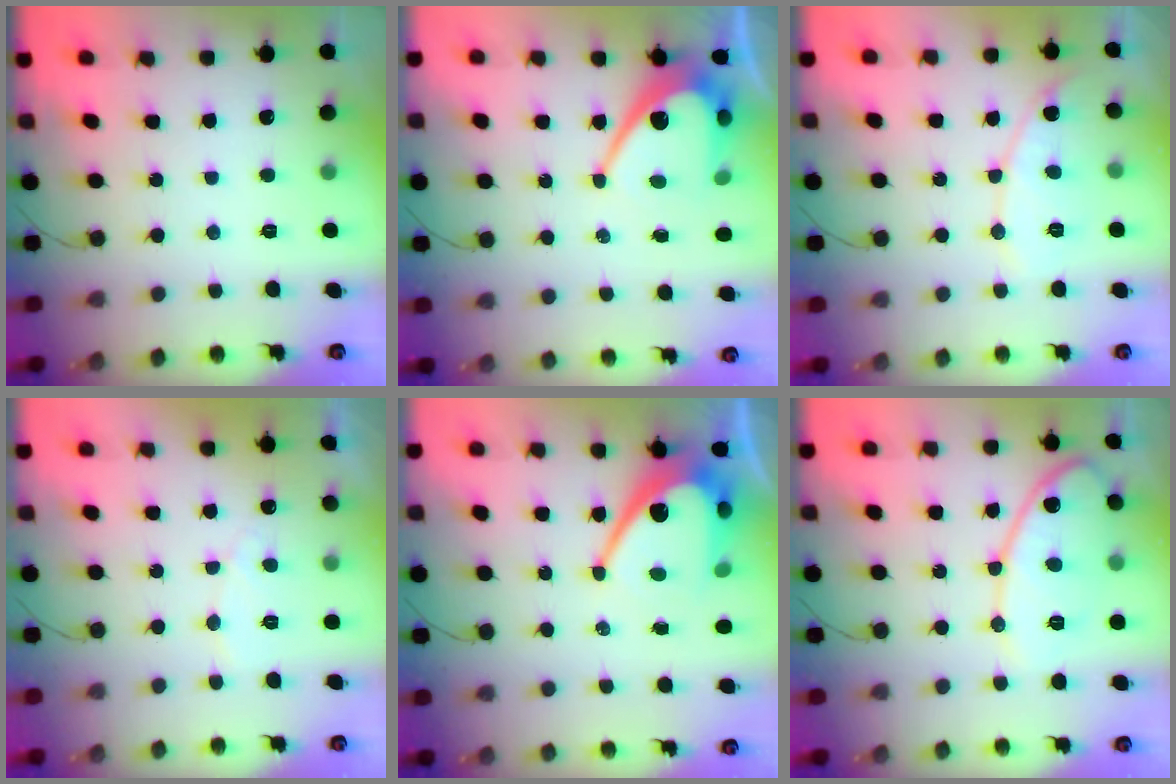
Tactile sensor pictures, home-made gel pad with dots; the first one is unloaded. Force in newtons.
{"total": 11.0, "press": 11.0, "slide": 0.8}
{"total": 8.3, "press": 8.3, "slide": 0.3}
{"total": 5.4, "press": 5.4, "slide": 0.4}
{"total": 12.7, "press": 12.7, "slide": 1.2}
{"total": 13.5, "press": 13.5, "slide": 1.2}